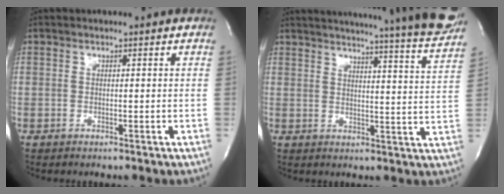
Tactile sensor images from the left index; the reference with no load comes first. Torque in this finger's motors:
{"motor_torque": [0.26, -0.32, 0.53, 0.10]}